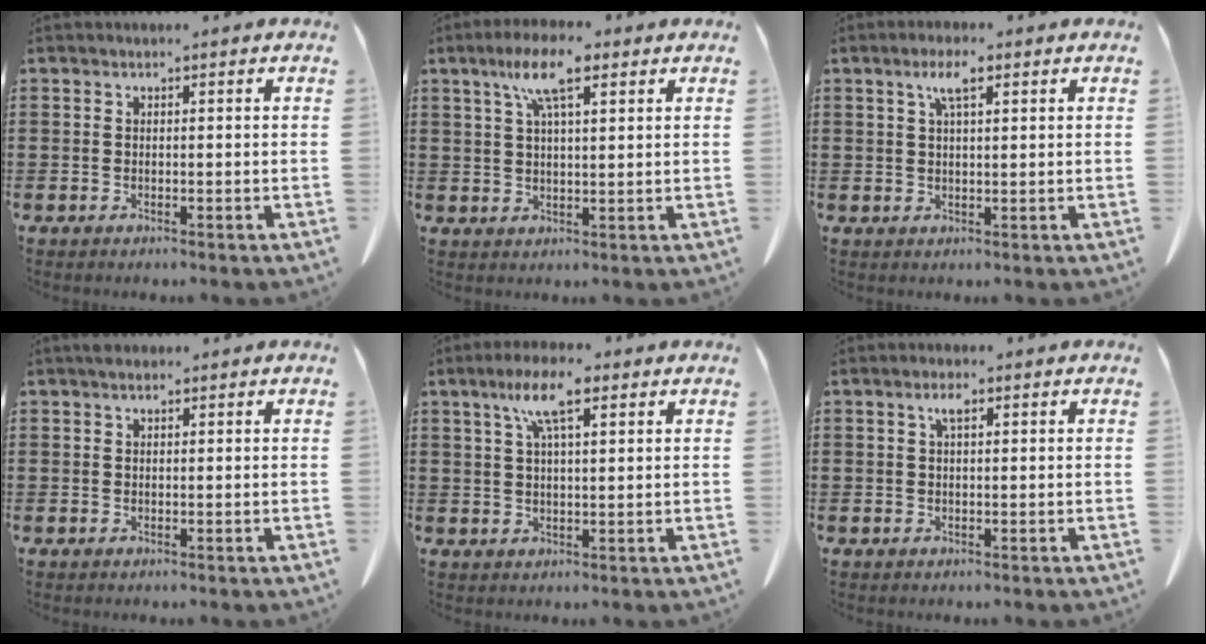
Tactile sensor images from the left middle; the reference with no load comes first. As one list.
[{"total": 7.9, "force": [4.6, 1.9, 6.2], "torque": [-0.131, 0.007, 0.078]}, {"total": 3.8, "force": [2.0, 1.0, 3.1], "torque": [-0.060, 0.004, 0.032]}, {"total": 1.3, "force": [1.0, 0.5, 0.7], "torque": [-0.017, 0.002, 0.018]}, {"total": 7.4, "force": [4.1, 1.8, 5.9], "torque": [-0.125, 0.008, 0.071]}, {"total": 2.1, "force": [0.9, 0.7, 1.8], "torque": [-0.039, 0.005, 0.014]}]